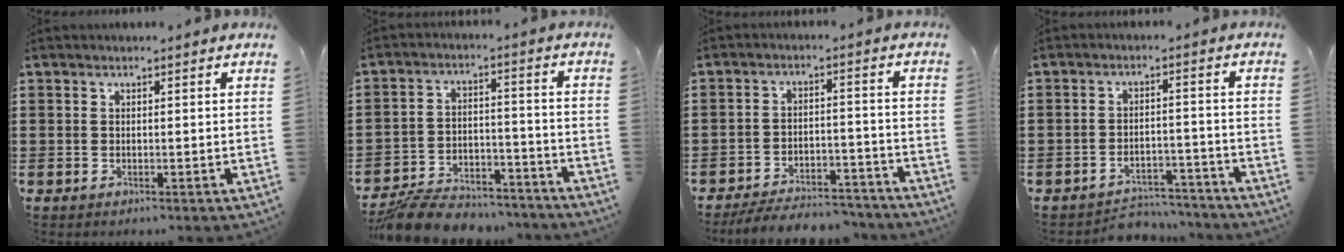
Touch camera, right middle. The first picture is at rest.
{"total": 8.2, "force": [-7.8, 1.7, 1.9], "torque": [-0.031, 0.023, -0.149]}
{"total": 5.5, "force": [-5.3, 0.8, 1.1], "torque": [-0.023, 0.007, -0.107]}
{"total": 4.3, "force": [-4.2, 0.7, 0.3], "torque": [-0.008, 0.006, -0.088]}